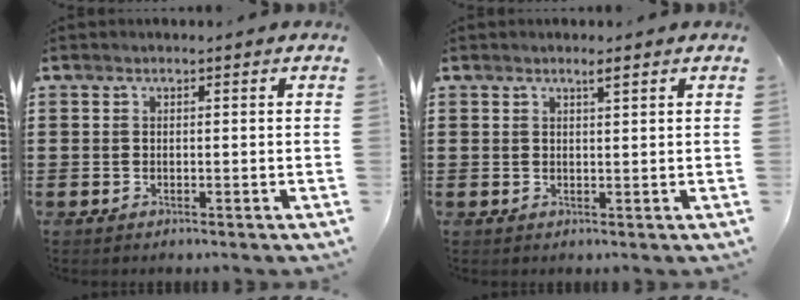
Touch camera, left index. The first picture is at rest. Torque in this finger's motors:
{"motor_torque": [0.36, -0.28, 0.05, 0.01]}